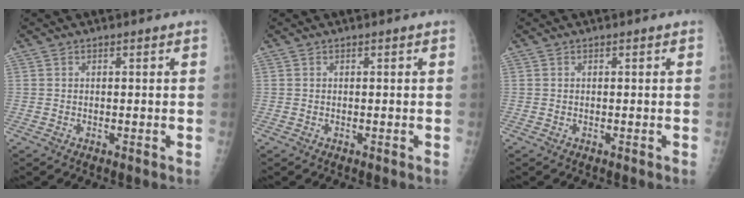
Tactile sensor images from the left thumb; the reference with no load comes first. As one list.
[{"total": 0.0}, {"total": 0.0}]